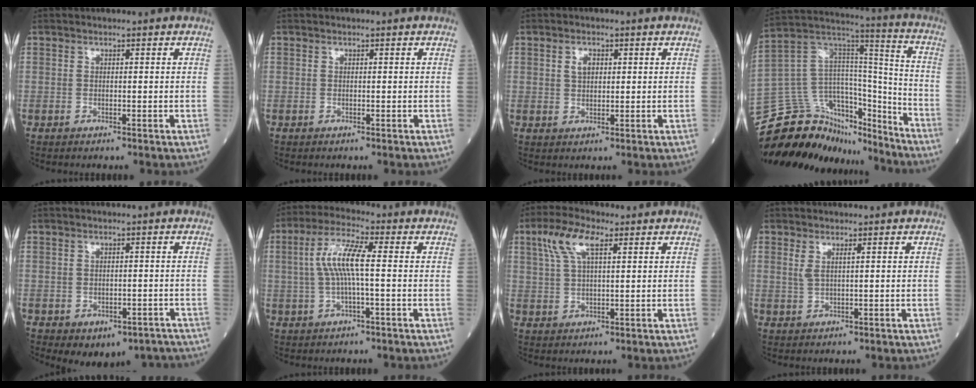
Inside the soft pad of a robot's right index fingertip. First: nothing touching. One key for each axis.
{"total": 0.0}
{"total": 2.3, "fx": 0.8, "fy": 1.4, "fz": 1.6, "tx": -0.030, "ty": 0.005, "tz": 0.013}
{"total": 27.2, "fx": -23.9, "fy": 9.9, "fz": 8.5, "tx": -0.194, "ty": 0.048, "tz": -0.377}
{"total": 7.8, "fx": -5.7, "fy": 4.6, "fz": 2.6, "tx": -0.017, "ty": 0.012, "tz": -0.066}
{"total": 7.4, "fx": 0.4, "fy": 0.9, "fz": 7.3, "tx": -0.155, "ty": 0.017, "tz": 0.003}
{"total": 6.6, "fx": 3.2, "fy": 1.9, "fz": 5.4, "tx": -0.119, "ty": 0.018, "tz": 0.064}
{"total": 1.7, "fx": 0.8, "fy": 0.1, "fz": 1.5, "tx": -0.040, "ty": -0.001, "tz": 0.018}